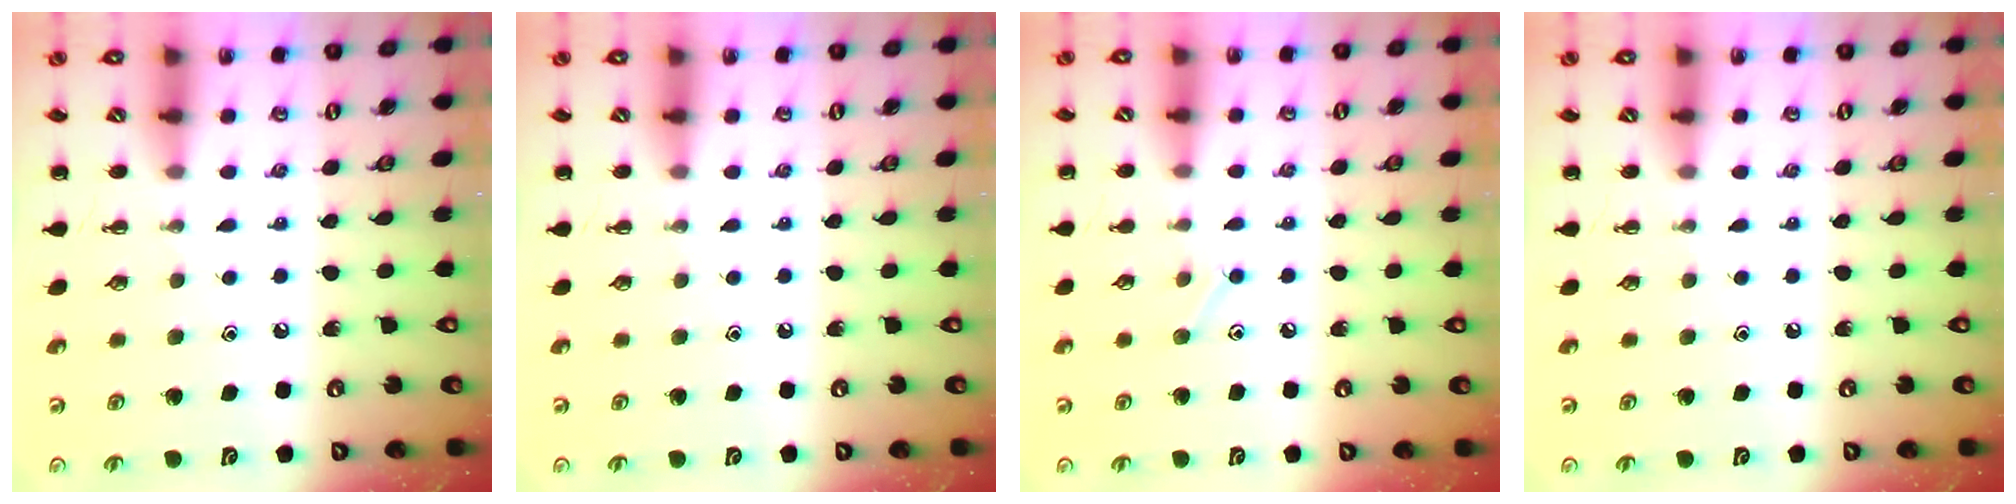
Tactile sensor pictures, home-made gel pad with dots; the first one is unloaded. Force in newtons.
{"total": 0.0}
{"total": 5.3, "press": 5.1, "slide": 1.6}
{"total": 0.0}